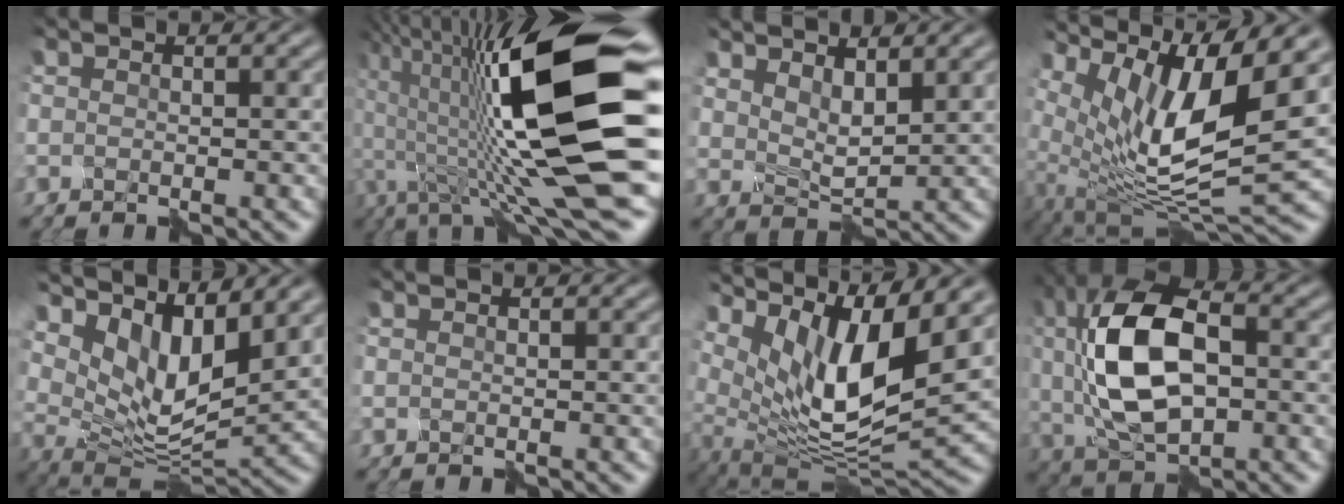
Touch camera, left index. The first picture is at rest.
{"total": 15.0, "force": [0.2, 3.2, 14.7], "torque": [-0.250, 0.020, 0.007]}
{"total": 2.4, "force": [1.9, 0.9, 1.1], "torque": [-0.023, -0.003, 0.047]}
{"total": 11.7, "force": [4.4, 3.2, 10.3], "torque": [-0.199, 0.005, 0.097]}
{"total": 6.8, "force": [4.0, 3.1, 4.5], "torque": [-0.089, -0.015, 0.080]}
{"total": 0.0}
{"total": 9.9, "force": [4.5, 3.4, 8.1], "torque": [-0.152, -0.006, 0.101]}
{"total": 10.7, "force": [0.8, 5.9, 9.0], "torque": [-0.181, 0.013, 0.021]}